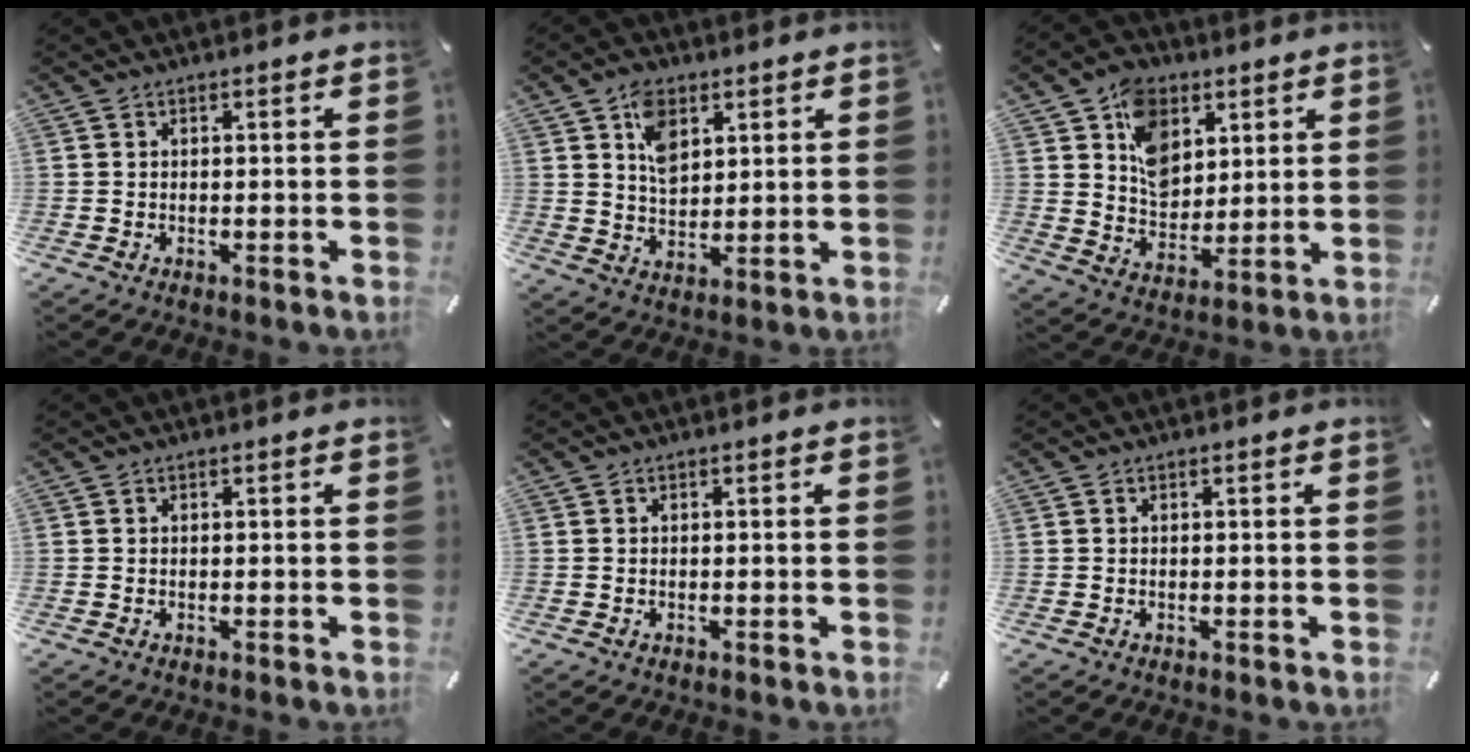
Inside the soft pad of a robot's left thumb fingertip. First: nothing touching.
{"total": 7.8, "force": [3.5, 5.5, 4.3], "torque": [-0.075, 0.003, 0.063]}
{"total": 11.3, "force": [5.0, 8.9, 4.9], "torque": [-0.084, -0.014, 0.096]}
{"total": 0.0}
{"total": 0.0}
{"total": 0.0}